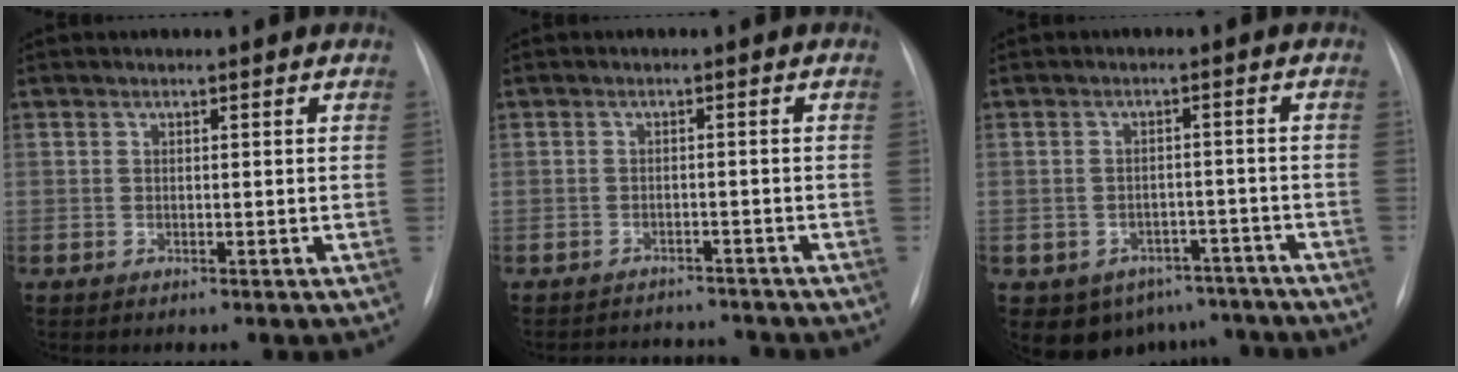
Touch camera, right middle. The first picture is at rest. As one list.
[{"total": 6.3, "force": [-6.2, 1.3, 0.3], "torque": [-0.003, 0.008, -0.078]}, {"total": 9.5, "force": [-6.9, 6.4, 1.7], "torque": [-0.012, 0.018, -0.080]}]